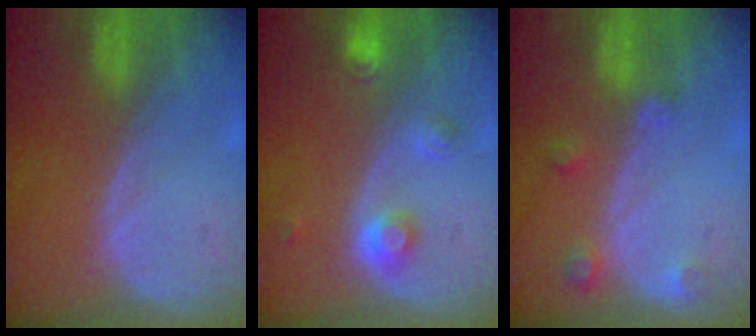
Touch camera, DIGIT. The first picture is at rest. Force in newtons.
{"total": 3.3, "press": 3.2, "slide": 1.0}
{"total": 2.6, "press": 2.5, "slide": 0.5}